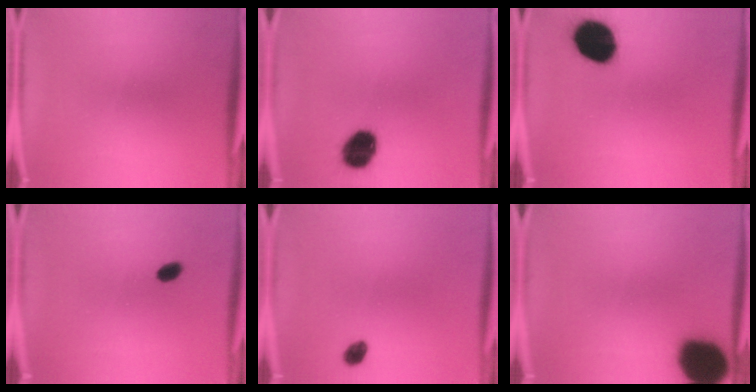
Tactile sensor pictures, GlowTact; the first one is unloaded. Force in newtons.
{"total": 11.1}
{"total": 14.7}
{"total": 2.4}
{"total": 2.2}
{"total": 19.5}